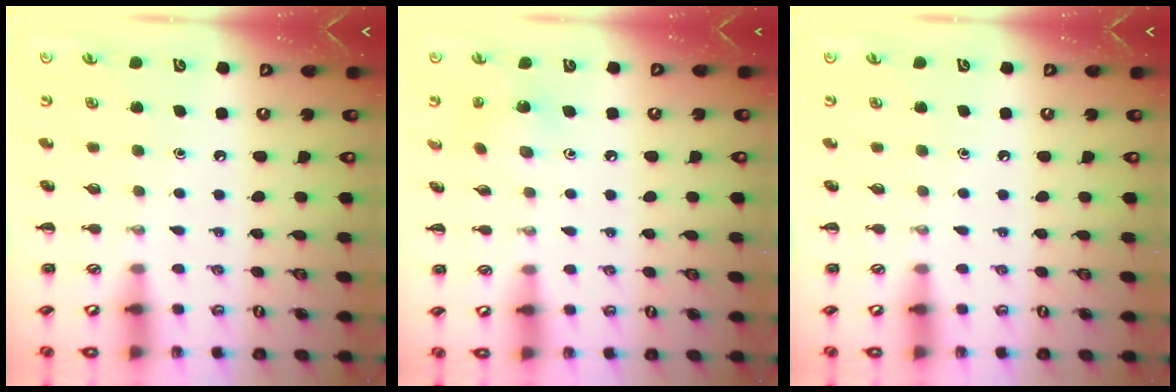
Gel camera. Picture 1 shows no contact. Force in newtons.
{"total": 2.7, "press": 2.7, "slide": 0.6}
{"total": 0.0}